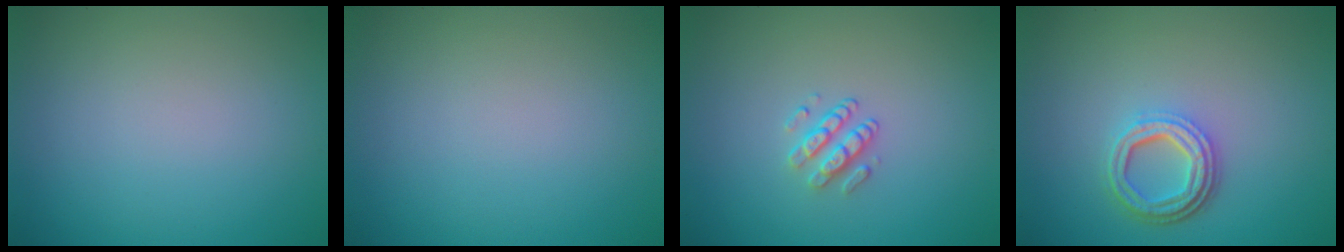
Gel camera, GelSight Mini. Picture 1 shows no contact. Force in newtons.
{"total": 0.0}
{"total": 1.8, "press": 1.3, "slide": 1.2}
{"total": 4.0, "press": 3.1, "slide": 2.5}